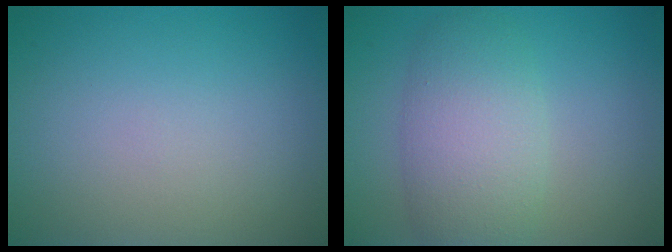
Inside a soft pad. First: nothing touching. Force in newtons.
{"total": 5.6, "press": 5.6, "slide": 0.2}